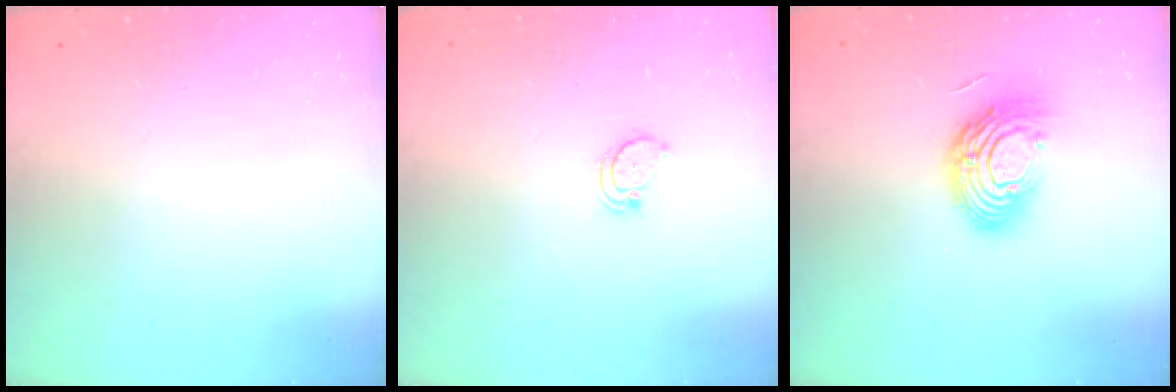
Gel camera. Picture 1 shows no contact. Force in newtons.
{"total": 1.9, "press": 1.9, "slide": 0.2}
{"total": 13.0, "press": 12.9, "slide": 1.0}